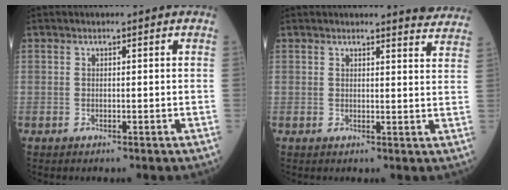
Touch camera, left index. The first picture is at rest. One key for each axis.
{"total": 5.2, "fx": 5.1, "fy": 0.1, "fz": 0.2, "tx": -0.003, "ty": -0.028, "tz": 0.038}